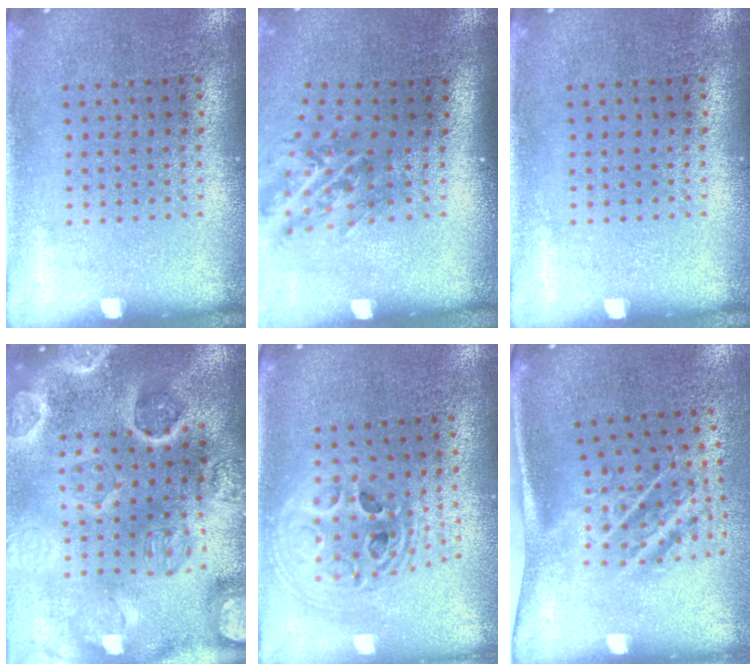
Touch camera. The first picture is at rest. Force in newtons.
{"total": 1.3, "press": 1.1, "slide": 0.7}
{"total": 0.0}
{"total": 5.3, "press": 4.6, "slide": 2.6}
{"total": 2.3, "press": 1.8, "slide": 1.4}
{"total": 2.0, "press": 1.2, "slide": 1.6}